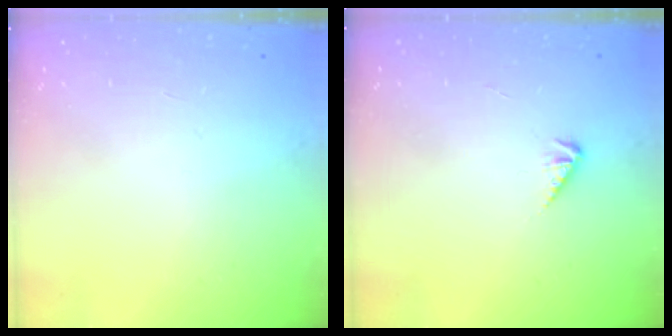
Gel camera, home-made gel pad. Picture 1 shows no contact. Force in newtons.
{"total": 2.3, "press": 2.3, "slide": 0.2}